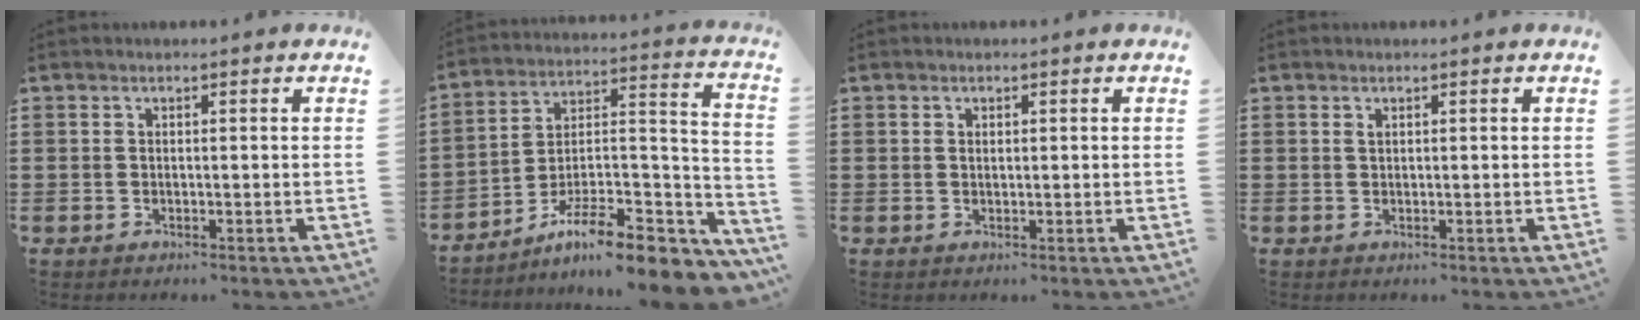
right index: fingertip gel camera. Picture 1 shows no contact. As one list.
[{"total": 10.7, "force": [-8.1, 2.3, 6.6], "torque": [-0.103, 0.014, -0.150]}, {"total": 0.6, "force": [0.1, 0.3, 0.4], "torque": [-0.010, 0.001, 0.002]}, {"total": 0.5, "force": [0.3, 0.2, 0.4], "torque": [-0.009, 0.002, 0.006]}]